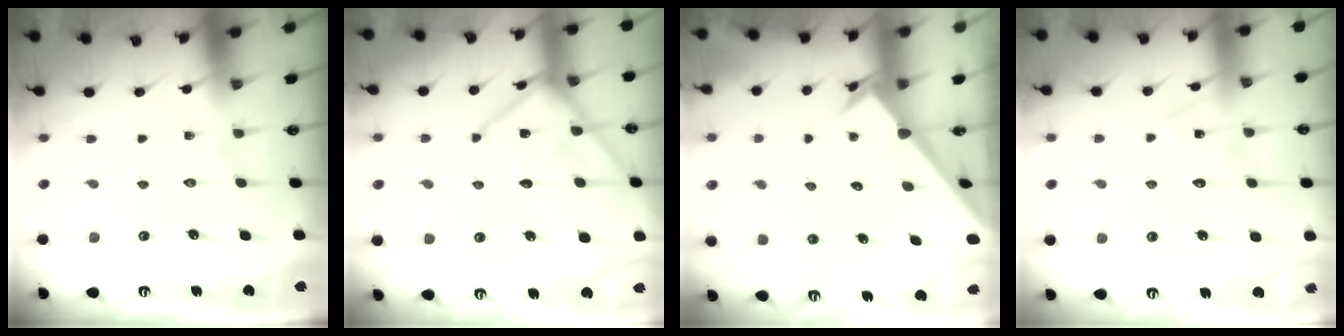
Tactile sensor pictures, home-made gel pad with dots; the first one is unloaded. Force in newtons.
{"total": 14.8, "press": 14.8, "slide": 1.1}
{"total": 2.4, "press": 2.4, "slide": 0.2}
{"total": 8.9, "press": 8.9, "slide": 0.4}